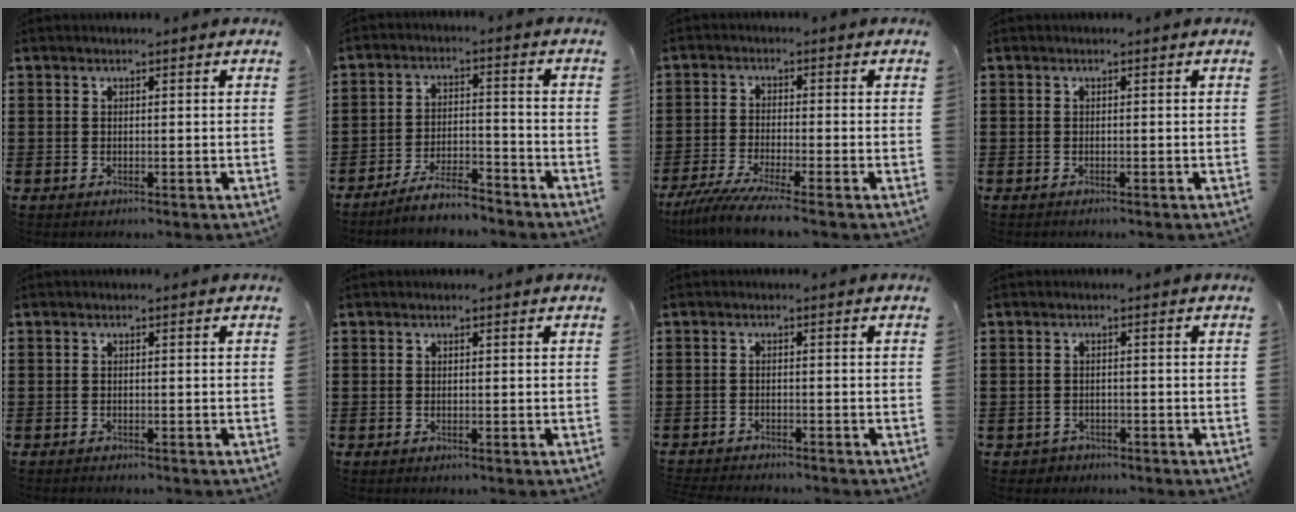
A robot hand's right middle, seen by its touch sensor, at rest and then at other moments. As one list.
[{"total": 5.7, "force": [-5.3, 0.4, 2.3], "torque": [-0.051, -0.004, -0.104]}, {"total": 5.2, "force": [-4.4, -0.5, 2.7], "torque": [-0.066, -0.026, -0.085]}, {"total": 0.0}, {"total": 0.5, "force": [-0.5, -0.1, 0.0], "torque": [-0.001, -0.001, -0.011]}, {"total": 0.0}, {"total": 1.9, "force": [-1.9, 0.0, 0.0], "torque": [-0.005, -0.003, -0.040]}, {"total": 1.1, "force": [-0.9, 0.6, -0.1], "torque": [-0.004, 0.001, -0.022]}]